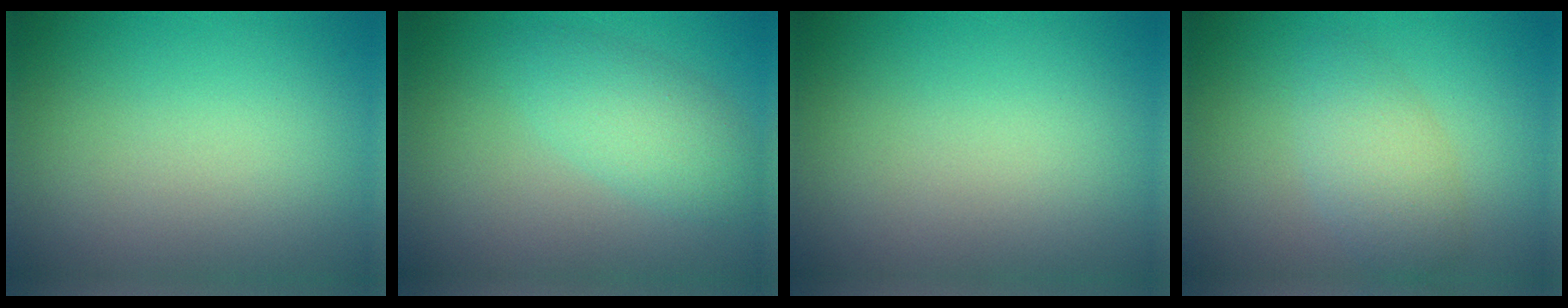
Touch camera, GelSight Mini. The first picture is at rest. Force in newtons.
{"total": 3.3, "press": 3.3, "slide": 0.1}
{"total": 0.0}
{"total": 3.3, "press": 3.3, "slide": 0.0}